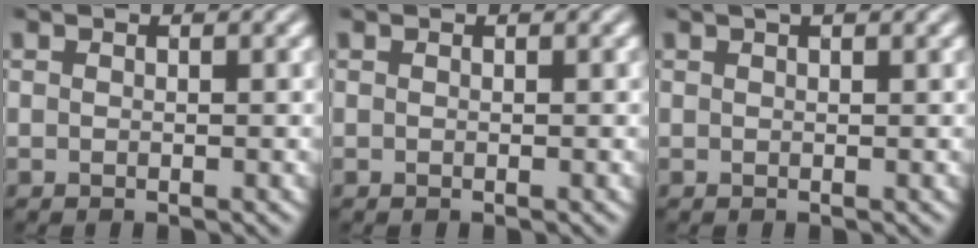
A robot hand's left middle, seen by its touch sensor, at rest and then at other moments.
{"total": 0.0}
{"total": 1.6, "force": [1.1, 0.3, 1.1], "torque": [-0.013, 0.002, 0.012]}